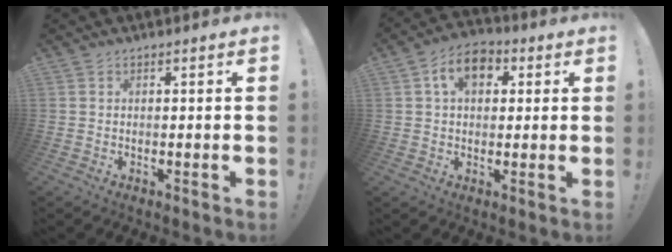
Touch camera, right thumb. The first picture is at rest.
{"total": 9.8, "force": [3.0, 6.7, 6.5], "torque": [-0.105, 0.017, 0.055]}